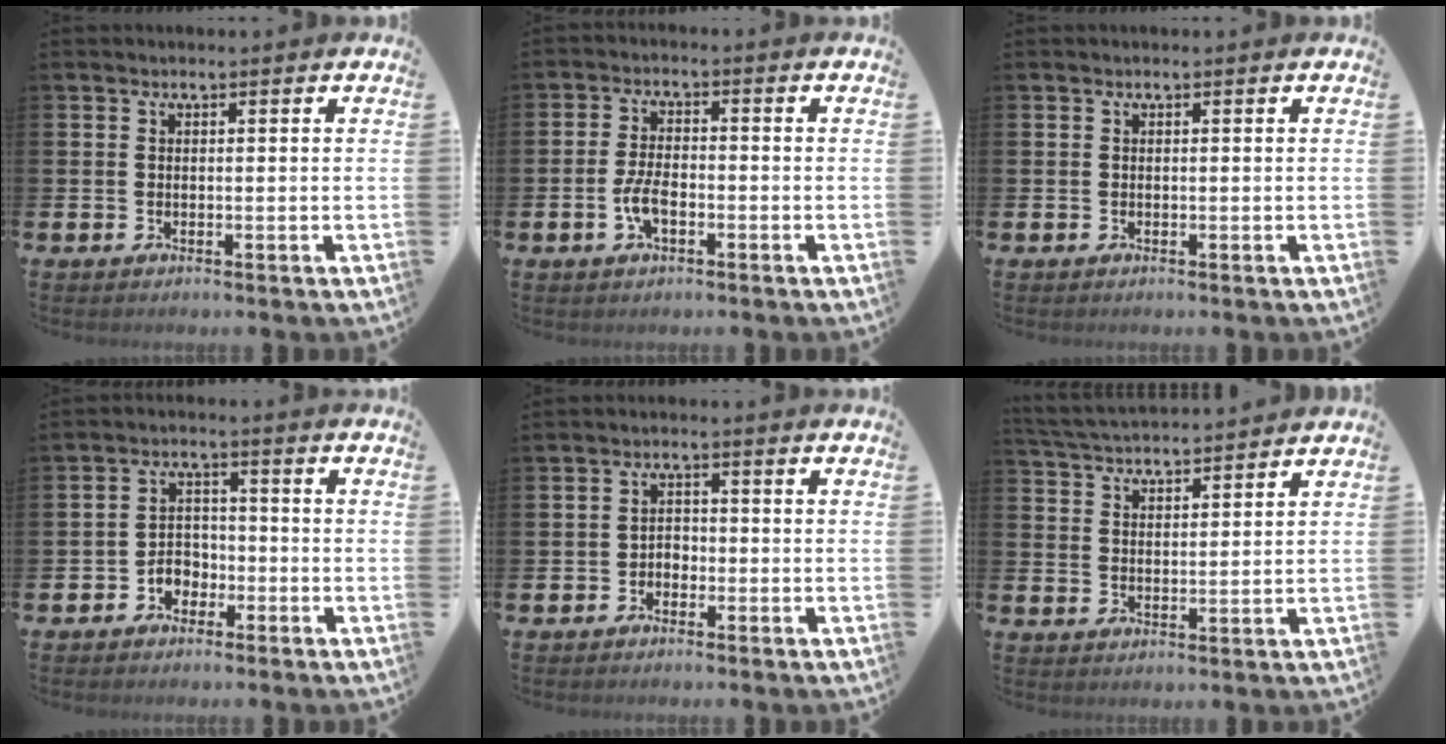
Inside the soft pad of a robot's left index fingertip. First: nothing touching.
{"total": 4.1, "force": [-1.4, 1.8, 3.4], "torque": [-0.063, 0.002, -0.028]}
{"total": 0.0}
{"total": 3.1, "force": [-1.9, 2.3, 0.9], "torque": [-0.020, 0.003, -0.044]}
{"total": 2.3, "force": [-1.8, 1.4, 0.6], "torque": [-0.020, 0.009, -0.040]}
{"total": 4.2, "force": [4.2, 0.3, 0.1], "torque": [-0.024, -0.025, 0.075]}